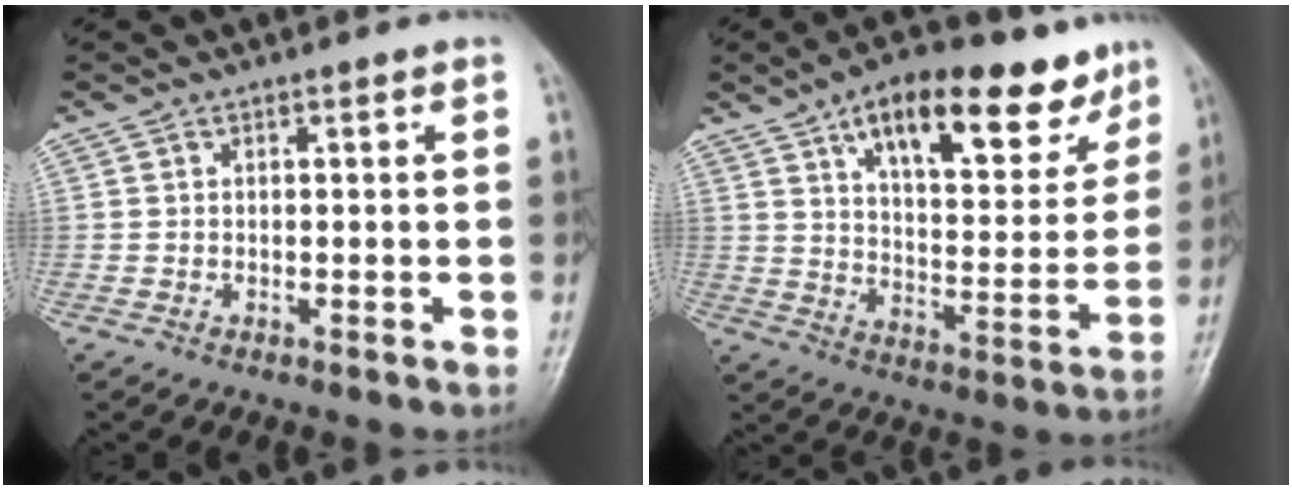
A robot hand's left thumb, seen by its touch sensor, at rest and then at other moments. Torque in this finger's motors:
{"motor_torque": [1.66, 1.55, 1.47, -1.29, 0.10]}